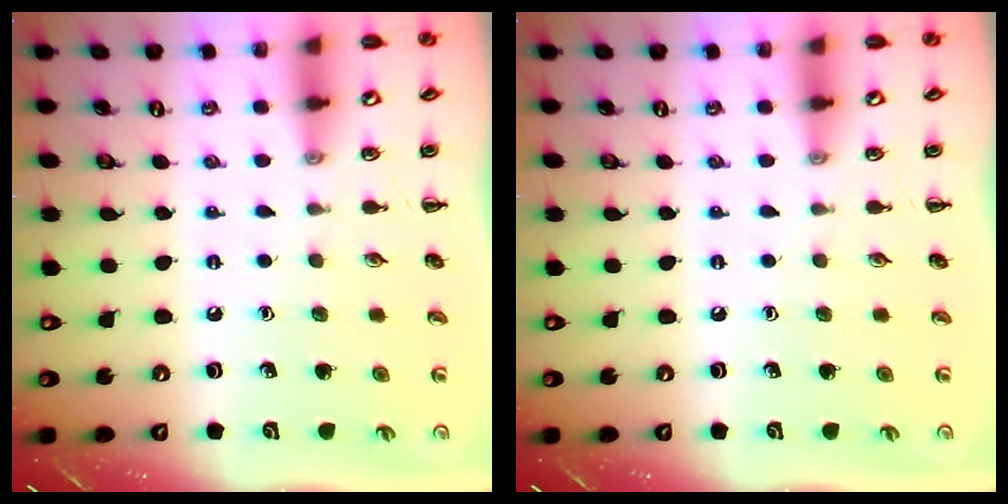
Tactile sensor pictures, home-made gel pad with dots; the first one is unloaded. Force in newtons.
{"total": 0.0}